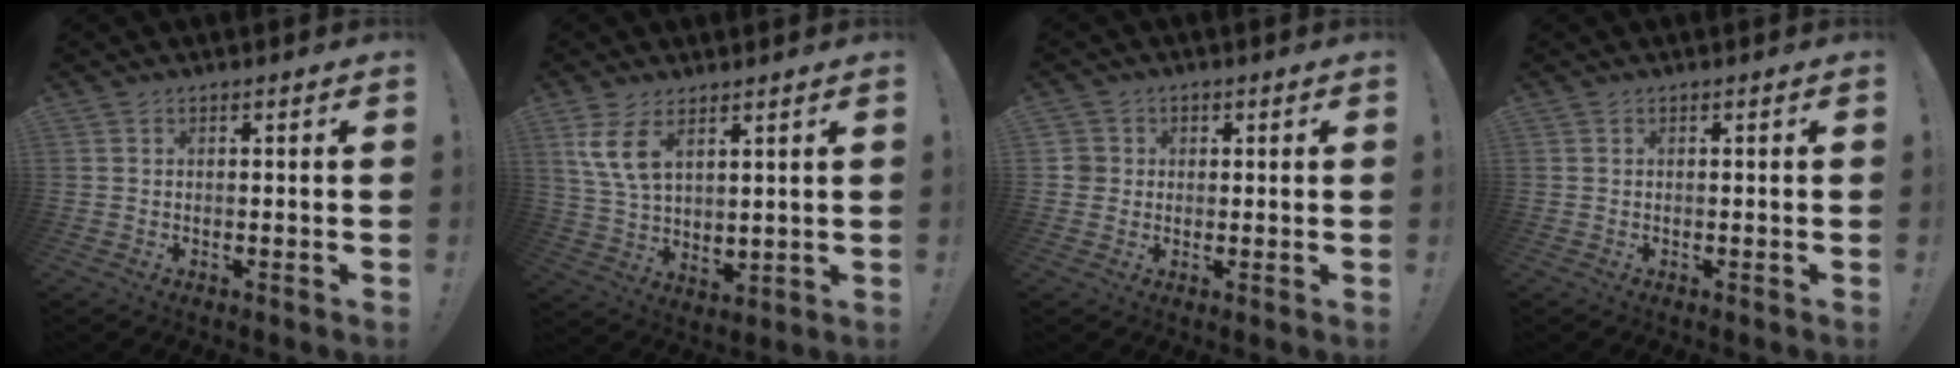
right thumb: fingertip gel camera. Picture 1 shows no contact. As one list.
[{"total": 9.0, "force": [5.8, 4.0, 5.7], "torque": [-0.114, -0.029, 0.111]}, {"total": 3.3, "force": [0.5, 3.2, 0.7], "torque": [-0.002, 0.003, 0.008]}, {"total": 0.0}]